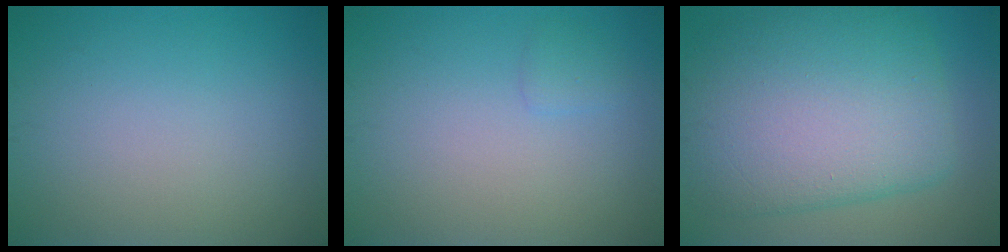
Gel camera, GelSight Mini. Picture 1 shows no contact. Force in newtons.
{"total": 0.8, "press": 0.8, "slide": 0.1}
{"total": 11.6, "press": 11.6, "slide": 0.5}